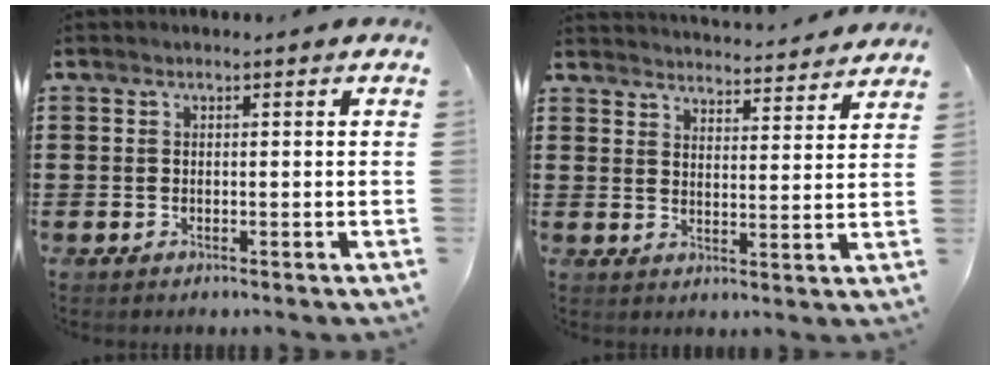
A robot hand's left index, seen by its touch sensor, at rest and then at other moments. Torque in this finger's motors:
{"motor_torque": [2.14, 0.00, 0.36, 0.08]}